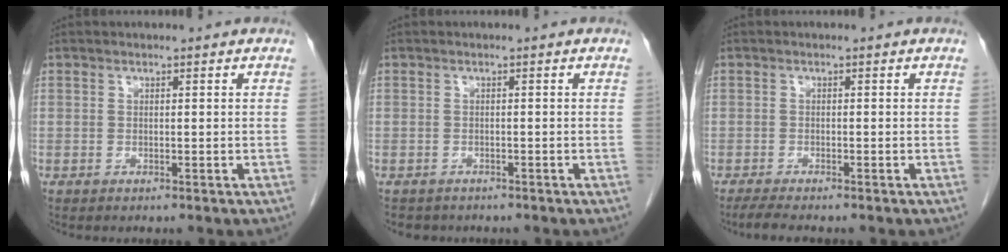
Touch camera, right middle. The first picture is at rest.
{"total": 2.9, "force": [-2.4, 1.6, 0.4], "torque": [-0.010, 0.002, -0.030]}
{"total": 3.1, "force": [-2.6, 0.2, 1.7], "torque": [-0.032, -0.008, -0.040]}